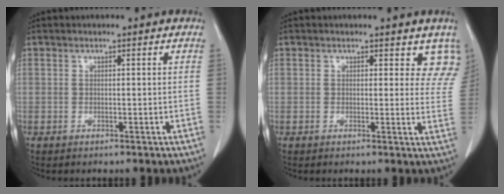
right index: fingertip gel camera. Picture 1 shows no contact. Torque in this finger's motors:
{"motor_torque": [-0.09, 0.20, 0.04, -0.01]}